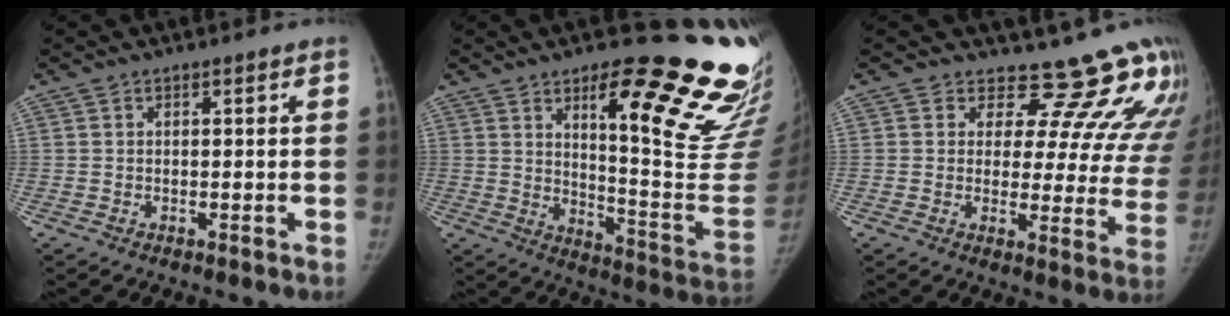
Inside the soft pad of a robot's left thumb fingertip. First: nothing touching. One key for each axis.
{"total": 26.9, "fx": 14.6, "fy": 6.5, "fz": 21.7, "tx": -0.204, "ty": -0.083, "tz": 0.211}
{"total": 16.8, "fx": 15.2, "fy": 5.8, "fz": 4.2, "tx": 0.003, "ty": -0.124, "tz": 0.165}